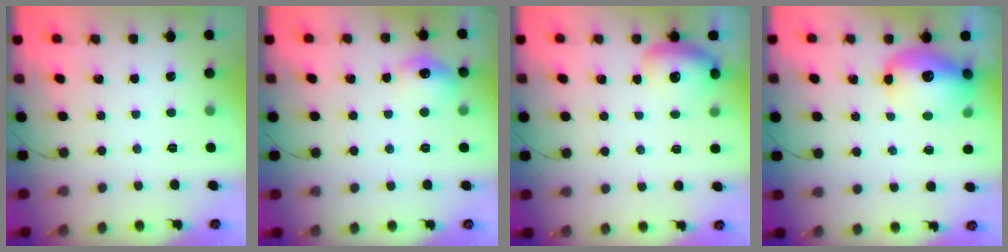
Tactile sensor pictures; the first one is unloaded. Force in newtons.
{"total": 9.5, "press": 9.4, "slide": 0.9}
{"total": 13.0, "press": 11.7, "slide": 5.5}
{"total": 13.6, "press": 13.2, "slide": 3.2}